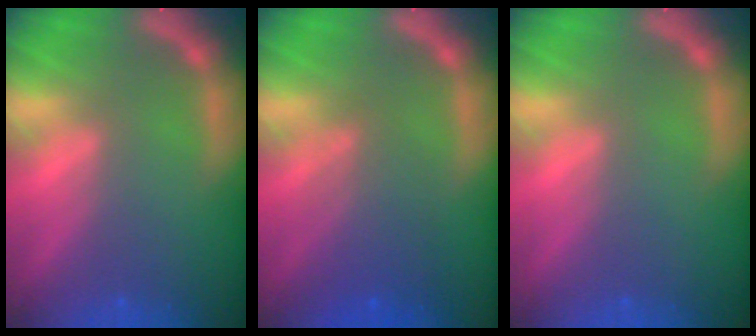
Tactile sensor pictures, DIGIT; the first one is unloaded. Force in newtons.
{"total": 4.6}
{"total": 0.0}